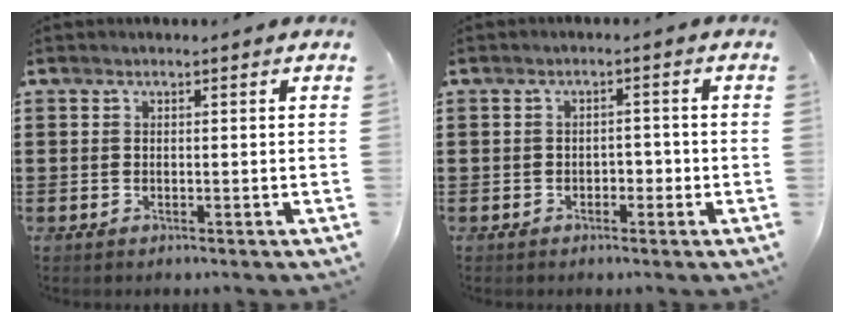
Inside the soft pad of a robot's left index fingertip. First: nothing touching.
{"total": 1.8, "force": [-1.0, 1.1, 1.0], "torque": [-0.023, 0.003, -0.025]}